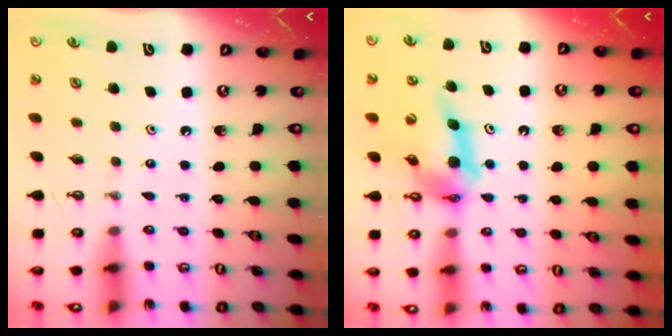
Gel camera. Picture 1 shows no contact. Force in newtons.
{"total": 11.8, "press": 11.7, "slide": 1.2}